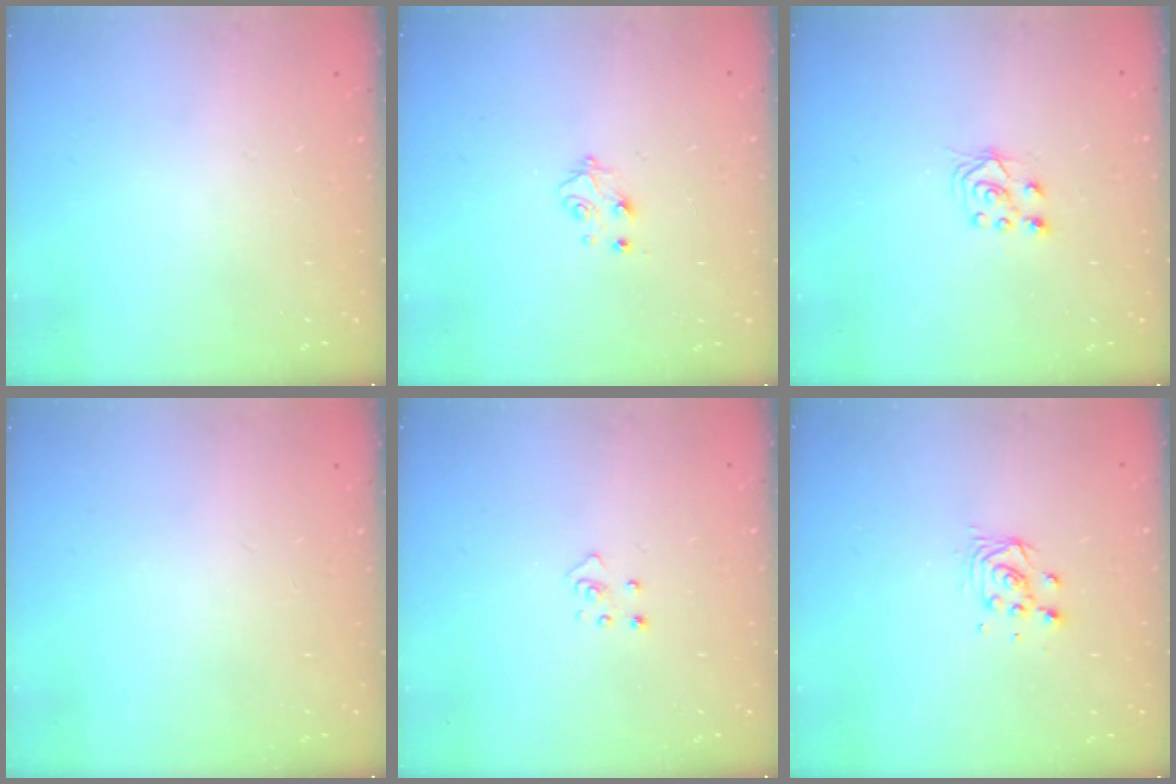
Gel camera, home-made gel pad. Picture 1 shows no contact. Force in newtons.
{"total": 4.4, "press": 4.4, "slide": 0.5}
{"total": 5.5, "press": 5.5, "slide": 0.4}
{"total": 0.0}
{"total": 2.5, "press": 2.4, "slide": 0.3}
{"total": 4.0, "press": 4.0, "slide": 0.2}